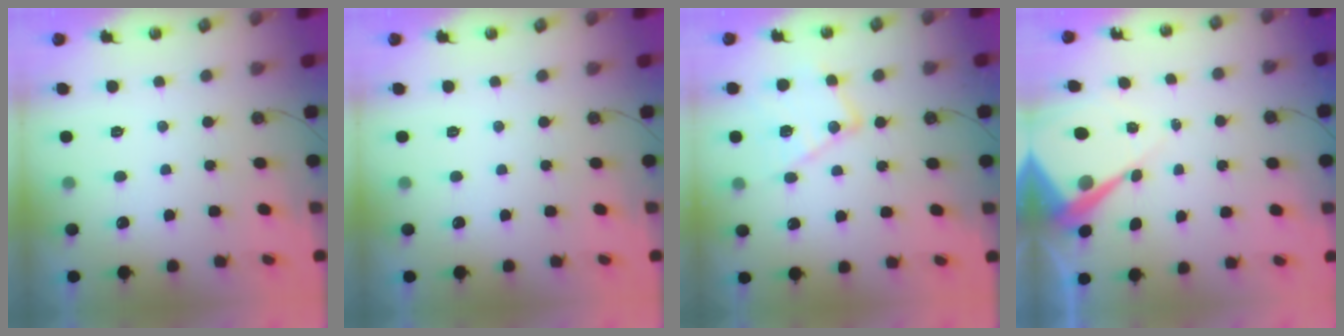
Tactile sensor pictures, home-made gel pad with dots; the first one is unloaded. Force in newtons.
{"total": 0.0}
{"total": 14.1, "press": 14.1, "slide": 1.1}
{"total": 8.5, "press": 8.5, "slide": 0.7}